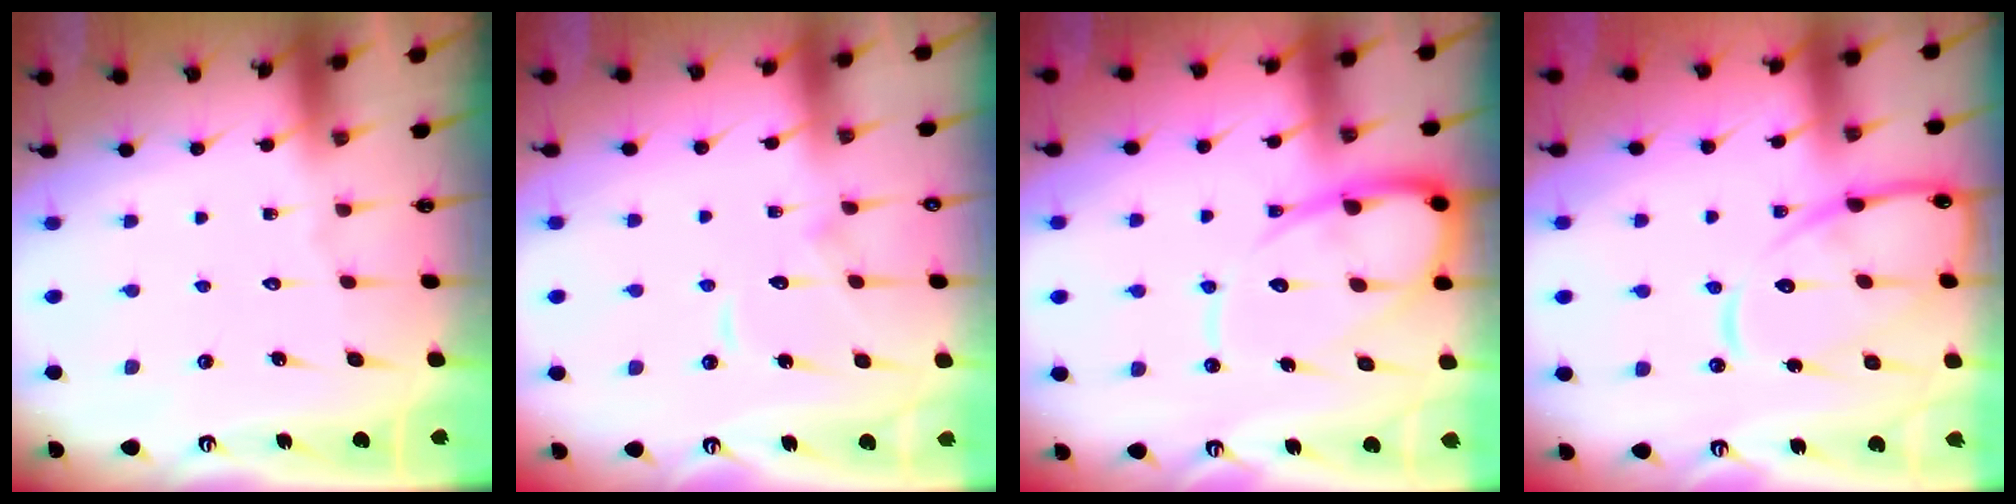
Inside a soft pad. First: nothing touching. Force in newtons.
{"total": 7.4, "press": 7.3, "slide": 0.7}
{"total": 13.6, "press": 13.5, "slide": 1.3}
{"total": 14.9, "press": 14.8, "slide": 1.4}